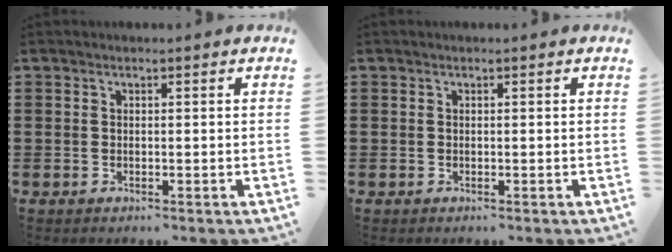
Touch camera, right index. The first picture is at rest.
{"total": 0.0}